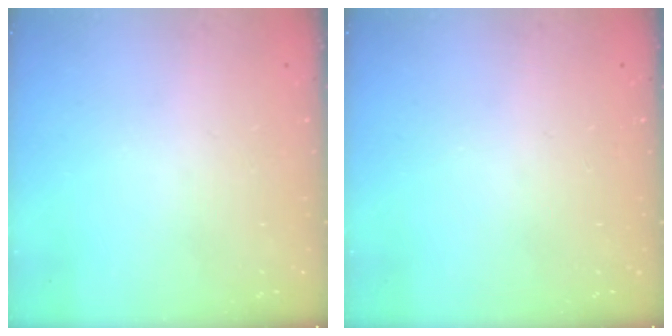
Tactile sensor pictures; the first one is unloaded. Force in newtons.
{"total": 0.0}